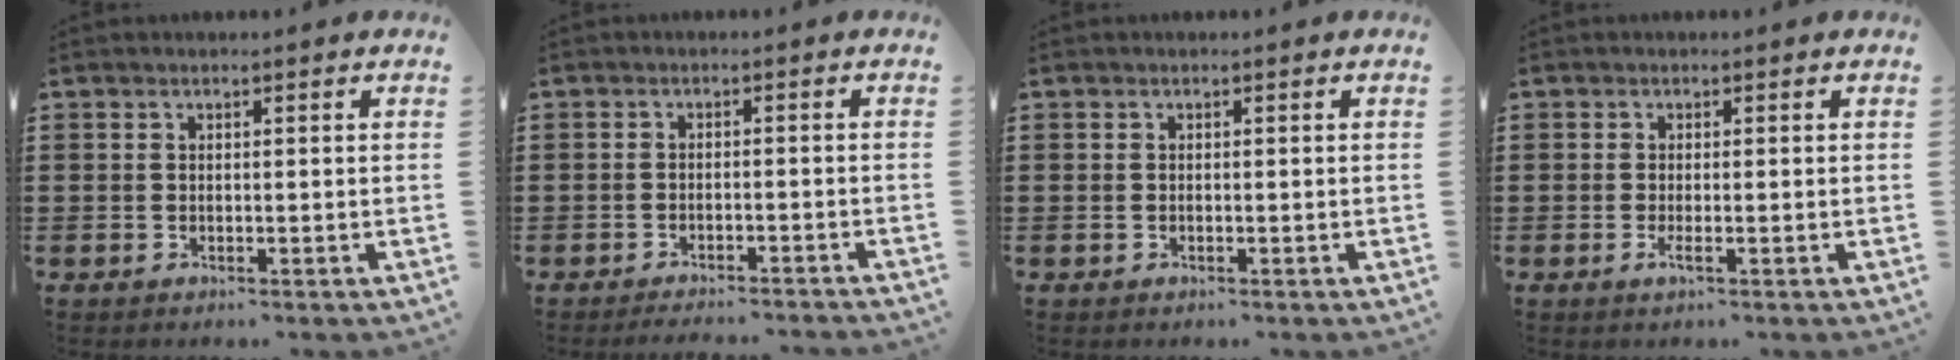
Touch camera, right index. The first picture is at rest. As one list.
[{"total": 2.1, "force": [-2.1, -0.3, 0.1], "torque": [-0.006, -0.001, -0.043]}, {"total": 0.0}, {"total": 1.3, "force": [-0.5, 0.0, 1.2], "torque": [-0.030, -0.010, -0.010]}]